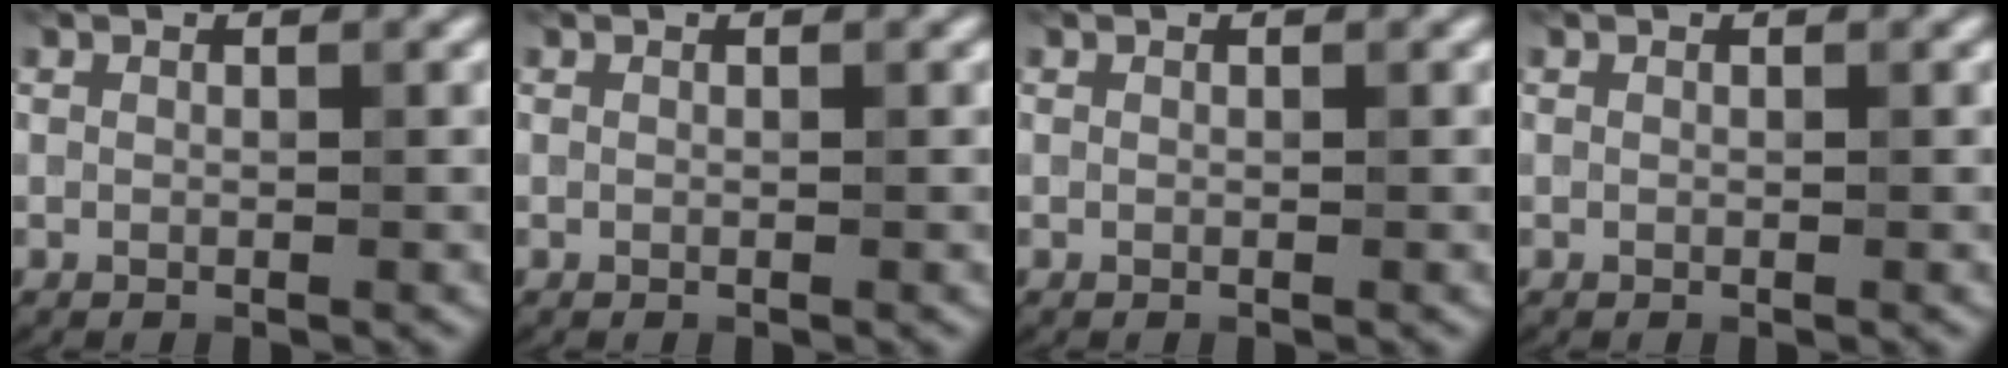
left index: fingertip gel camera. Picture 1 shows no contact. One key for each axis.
{"total": 0.0}
{"total": 0.0}
{"total": 0.0}